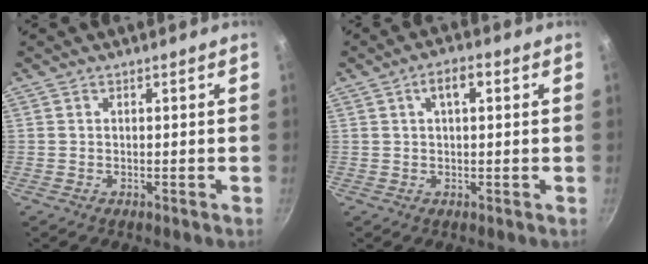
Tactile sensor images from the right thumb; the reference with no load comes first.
{"total": 4.3, "force": [1.4, 2.0, 3.6], "torque": [-0.052, 0.012, 0.020]}